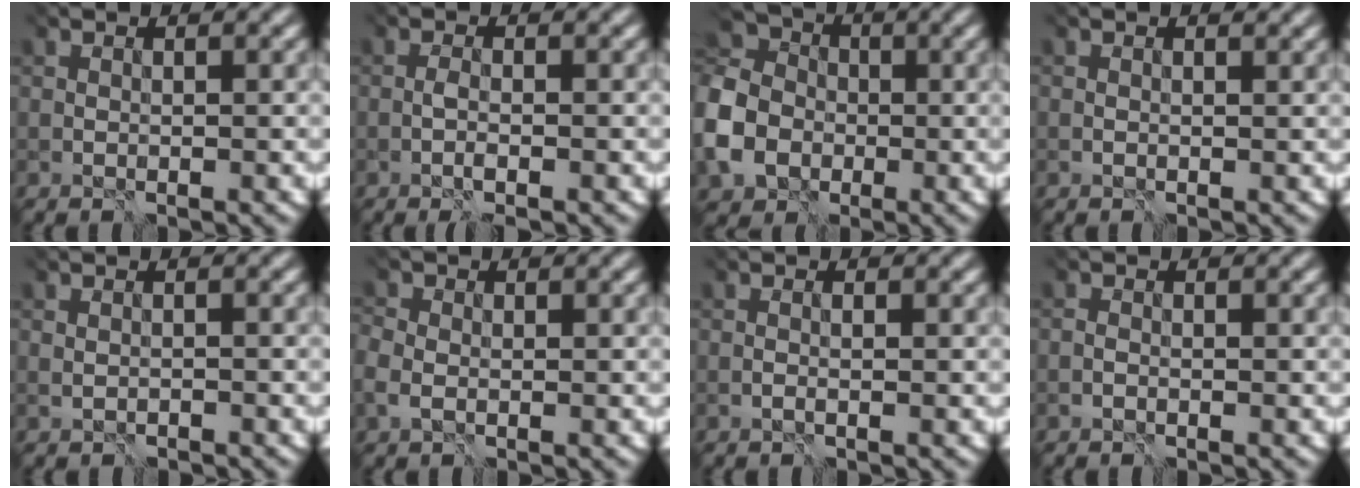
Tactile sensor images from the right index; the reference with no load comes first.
{"total": 3.5, "force": [-3.2, -0.1, 1.4], "torque": [-0.020, 0.004, -0.040]}
{"total": 8.1, "force": [-3.9, 6.1, 3.8], "torque": [-0.115, -0.006, -0.054]}
{"total": 0.0}
{"total": 0.7, "force": [-0.5, 0.5, 0.0], "torque": [-0.001, 0.003, 0.004]}
{"total": 2.1, "force": [-1.2, 1.4, 0.9], "torque": [-0.032, 0.004, -0.004]}
{"total": 1.4, "force": [-1.4, -0.3, 0.3], "torque": [0.007, 0.004, -0.026]}
{"total": 1.8, "force": [-1.8, 0.1, 0.0], "torque": [0.006, 0.003, -0.030]}